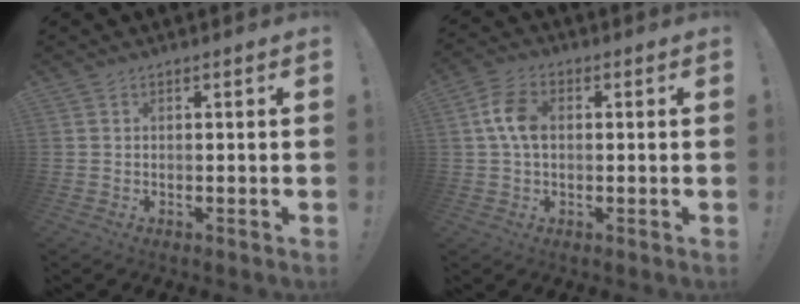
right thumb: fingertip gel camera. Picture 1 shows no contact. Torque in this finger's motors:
{"motor_torque": [1.33, 1.19, 0.73, -0.35, 0.36]}